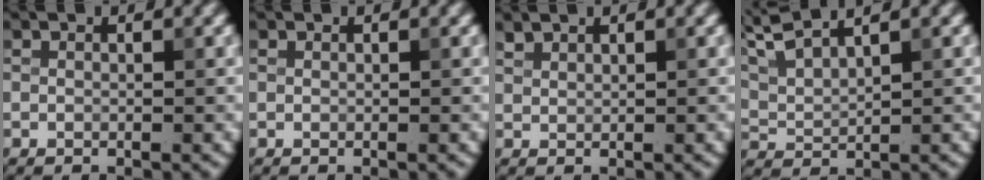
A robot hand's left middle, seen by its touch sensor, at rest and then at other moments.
{"total": 0.0}
{"total": 1.0, "force": [1.0, 0.3, 0.1], "torque": [-0.005, 0.002, 0.025]}
{"total": 5.4, "force": [4.5, 1.0, 2.8], "torque": [-0.071, 0.019, 0.082]}